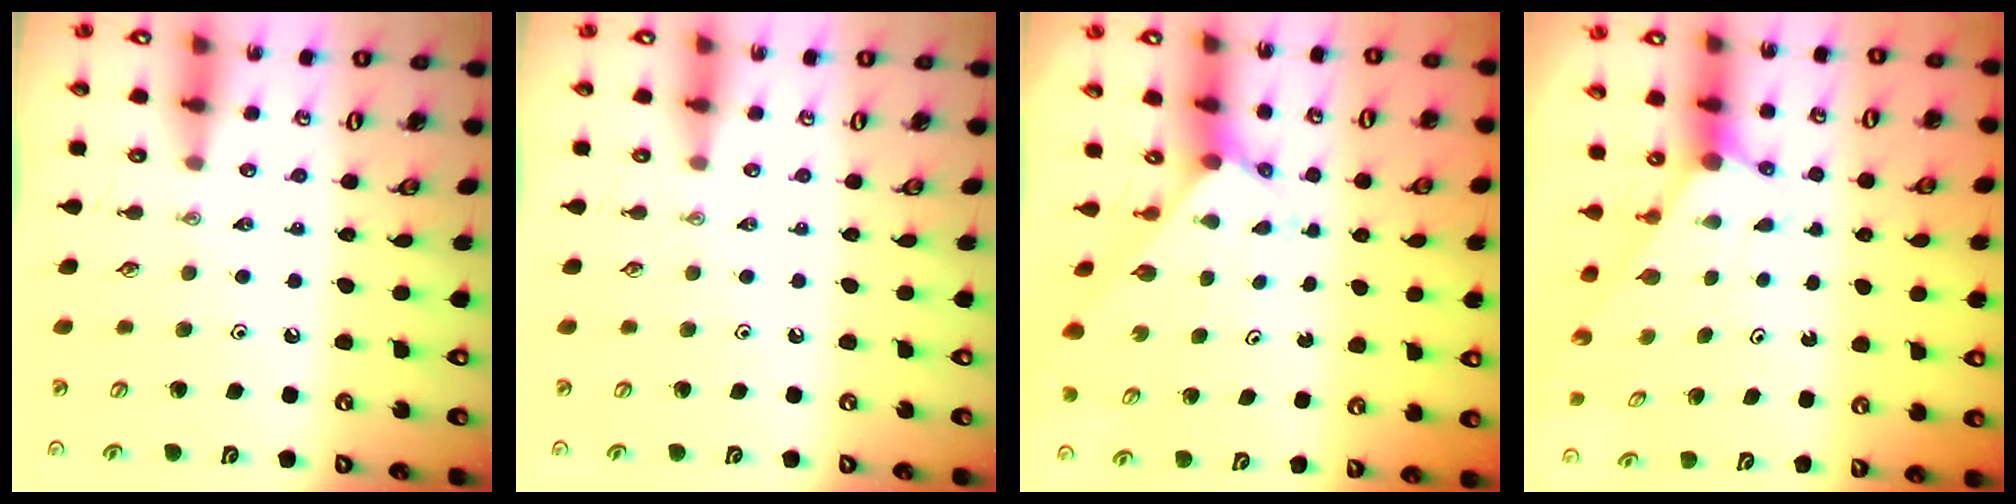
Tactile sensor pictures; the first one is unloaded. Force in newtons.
{"total": 0.0}
{"total": 2.5, "press": 2.5, "slide": 0.2}
{"total": 2.8, "press": 2.8, "slide": 0.0}